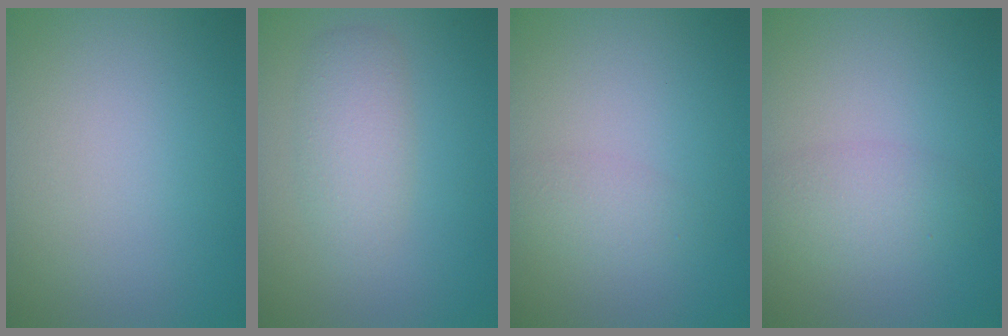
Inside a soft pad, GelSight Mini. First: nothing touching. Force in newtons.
{"total": 3.0, "press": 3.0, "slide": 0.1}
{"total": 1.6, "press": 1.6, "slide": 0.1}
{"total": 2.7, "press": 2.7, "slide": 0.1}